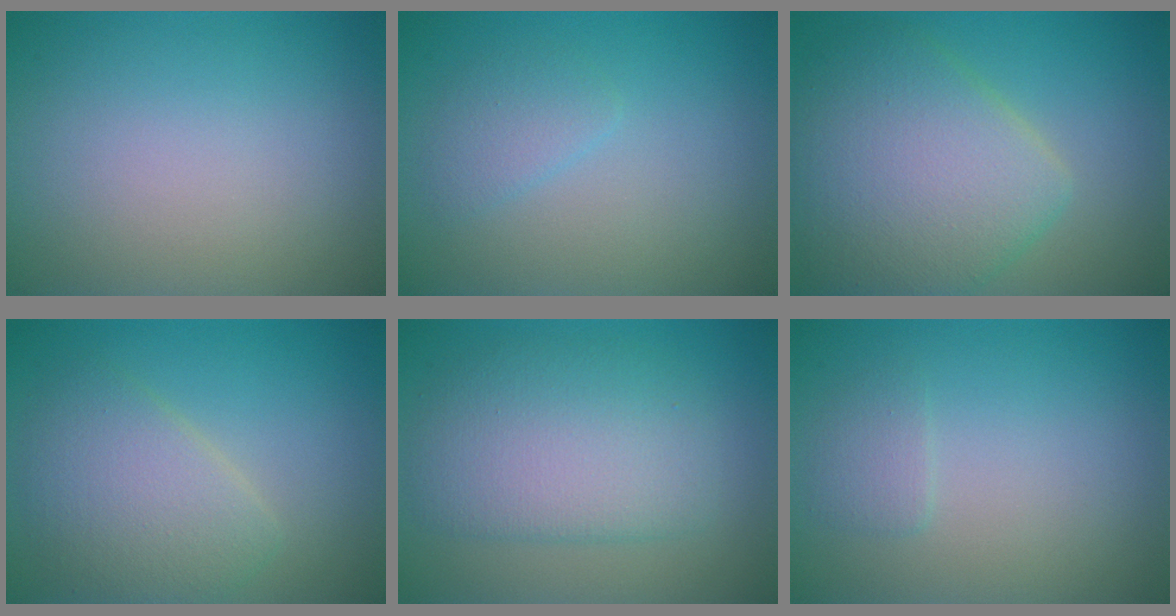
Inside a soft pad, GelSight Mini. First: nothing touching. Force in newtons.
{"total": 1.6, "press": 1.6, "slide": 0.1}
{"total": 8.0, "press": 8.0, "slide": 0.3}
{"total": 4.6, "press": 4.6, "slide": 0.3}
{"total": 5.6, "press": 5.6, "slide": 0.2}
{"total": 1.2, "press": 1.1, "slide": 0.3}